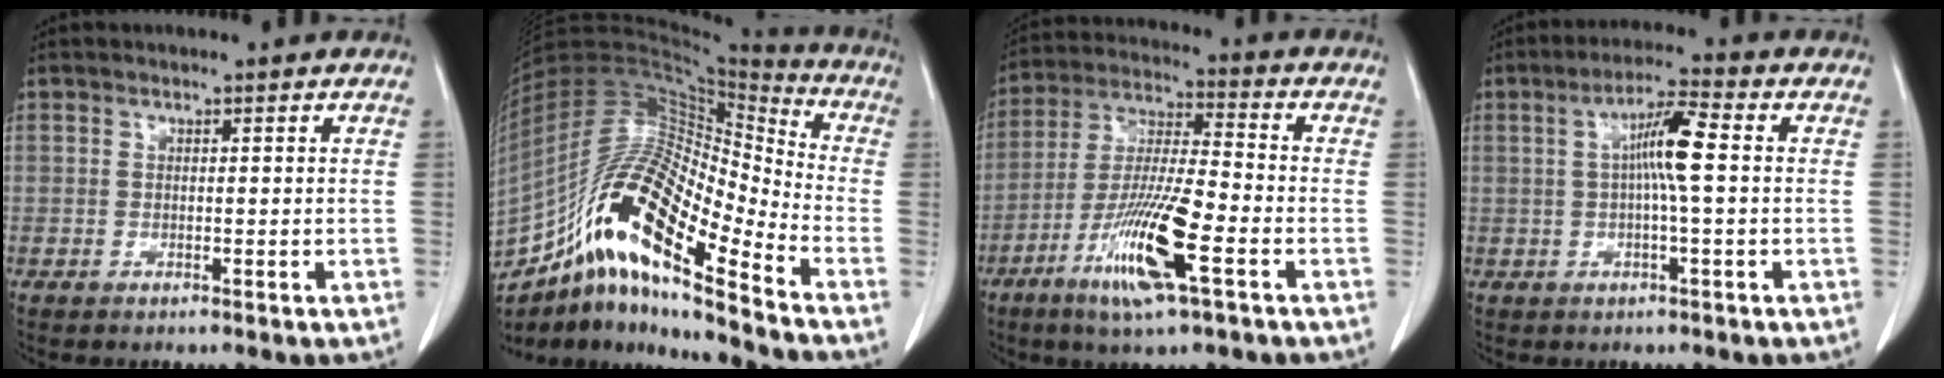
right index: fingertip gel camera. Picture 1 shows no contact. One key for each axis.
{"total": 21.6, "fx": -13.2, "fy": 3.7, "fz": 16.7, "tx": -0.346, "ty": 0.001, "tz": -0.237}
{"total": 14.0, "fx": -6.1, "fy": 1.3, "fz": 12.5, "tx": -0.248, "ty": -0.017, "tz": -0.113}
{"total": 6.6, "fx": 0.6, "fy": 0.3, "fz": 6.6, "tx": -0.121, "ty": 0.012, "tz": 0.005}